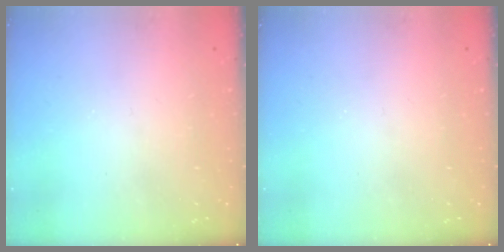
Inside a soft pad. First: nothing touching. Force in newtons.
{"total": 0.0}